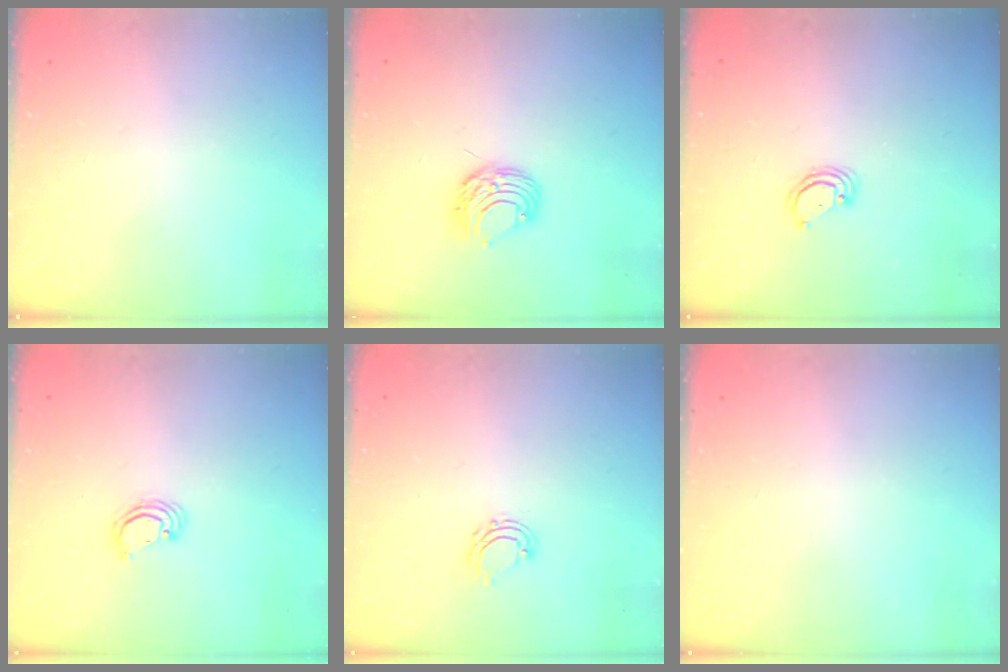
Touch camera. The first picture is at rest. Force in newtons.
{"total": 7.4, "press": 7.4, "slide": 0.7}
{"total": 3.6, "press": 3.6, "slide": 0.3}
{"total": 2.2, "press": 2.2, "slide": 0.1}
{"total": 5.2, "press": 5.1, "slide": 0.7}
{"total": 0.0}